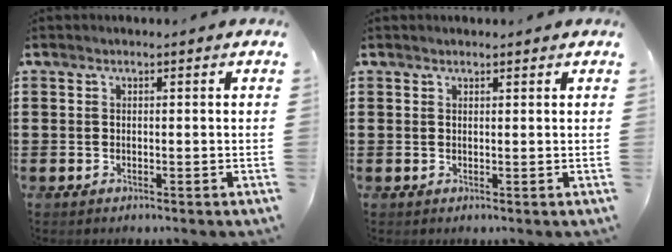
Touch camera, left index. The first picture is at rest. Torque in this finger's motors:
{"motor_torque": [2.14, 0.00, 0.00, -0.02]}